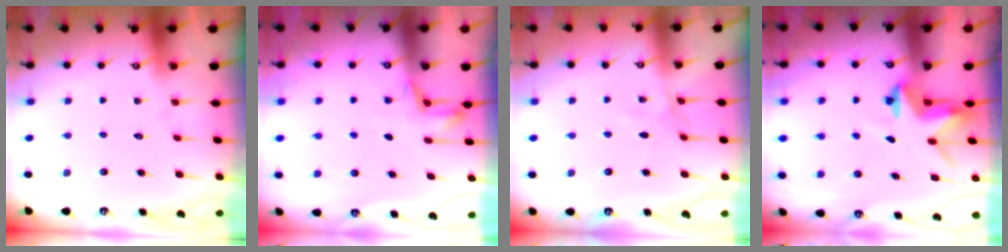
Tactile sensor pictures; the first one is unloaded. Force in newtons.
{"total": 4.5, "press": 4.3, "slide": 1.2}
{"total": 5.2, "press": 5.2, "slide": 0.4}
{"total": 3.3, "press": 3.3, "slide": 0.2}